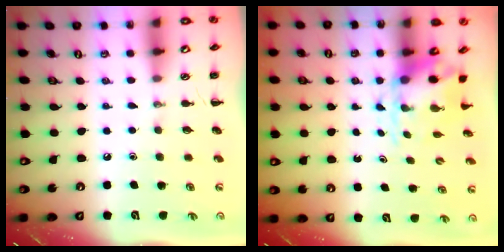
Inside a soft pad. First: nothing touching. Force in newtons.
{"total": 5.6, "press": 5.5, "slide": 1.0}